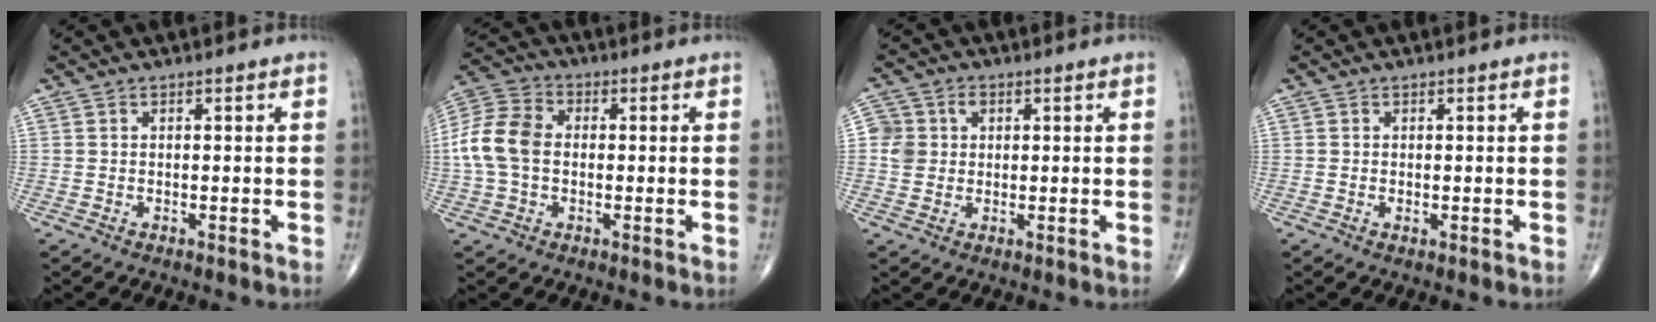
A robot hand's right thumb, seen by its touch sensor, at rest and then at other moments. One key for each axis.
{"total": 10.7, "fx": -0.1, "fy": 7.7, "fz": 7.4, "tx": -0.153, "ty": 0.028, "tz": -0.012}
{"total": 5.3, "fx": 0.8, "fy": 5.0, "fz": 1.7, "tx": -0.013, "ty": 0.008, "tz": 0.011}
{"total": 0.6, "fx": -0.1, "fy": 0.3, "fz": 0.5, "tx": -0.011, "ty": -0.002, "tz": -0.001}